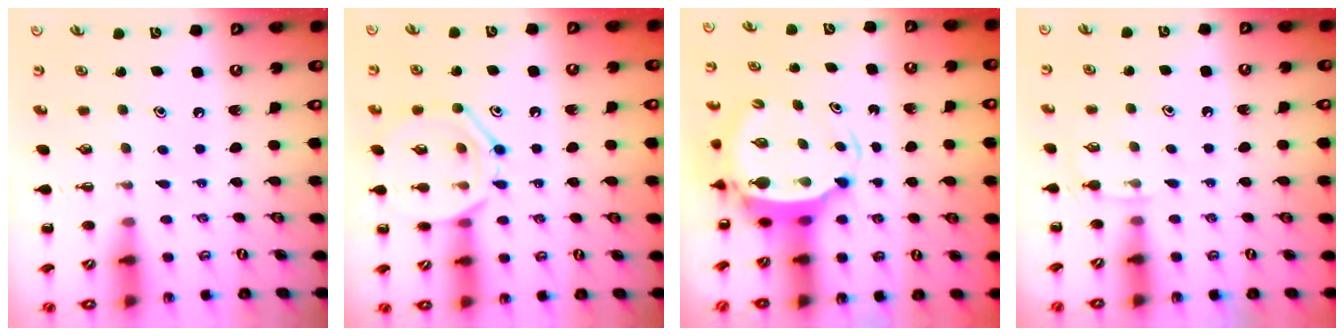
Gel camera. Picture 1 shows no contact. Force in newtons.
{"total": 11.9, "press": 11.9, "slide": 0.3}
{"total": 5.1, "press": 5.0, "slide": 1.0}
{"total": 4.4, "press": 4.2, "slide": 1.4}